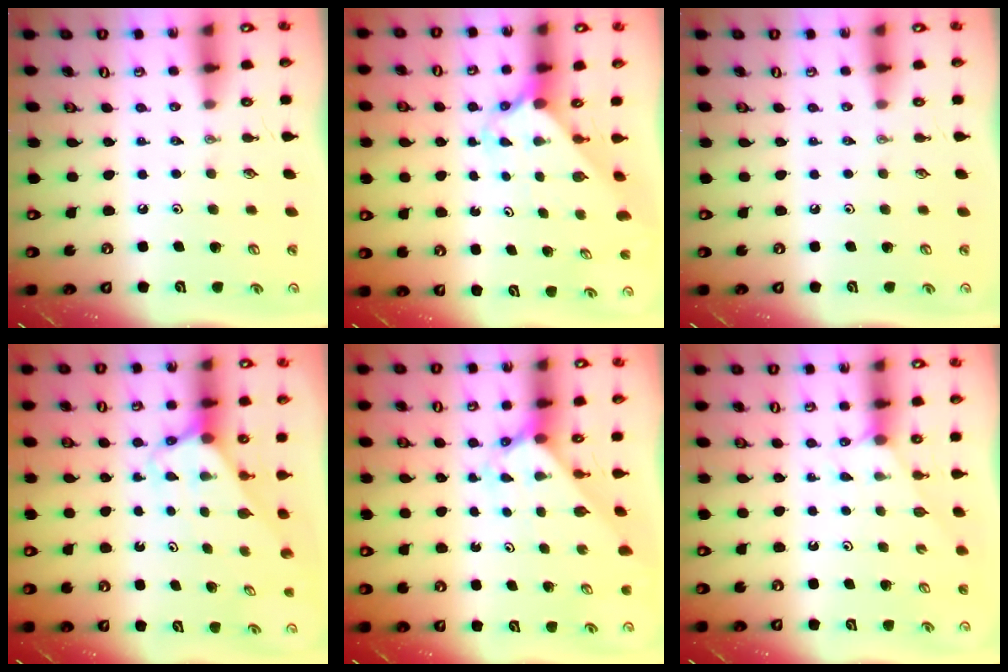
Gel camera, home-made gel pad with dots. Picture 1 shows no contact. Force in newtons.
{"total": 2.4, "press": 2.3, "slide": 0.3}
{"total": 0.0}
{"total": 2.7, "press": 2.7, "slide": 0.1}
{"total": 2.4, "press": 2.4, "slide": 0.2}
{"total": 2.5, "press": 2.5, "slide": 0.4}